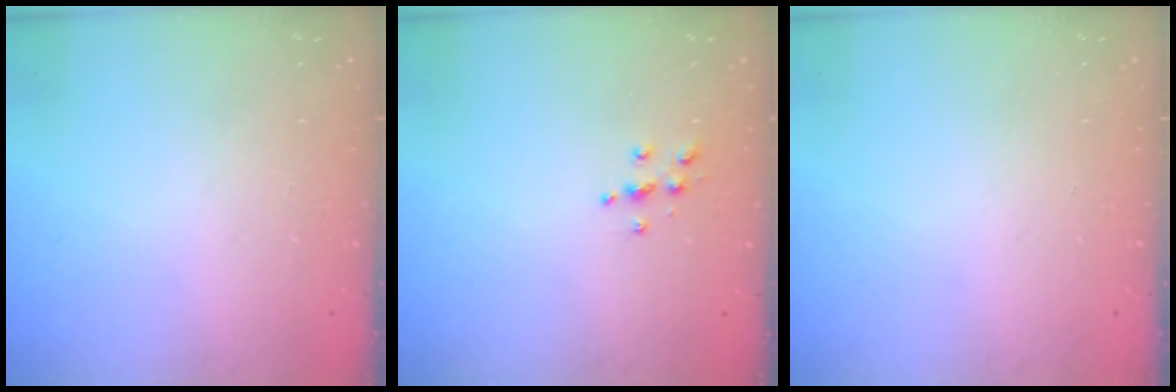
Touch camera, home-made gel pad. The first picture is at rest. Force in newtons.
{"total": 4.9, "press": 4.9, "slide": 0.5}
{"total": 0.0}